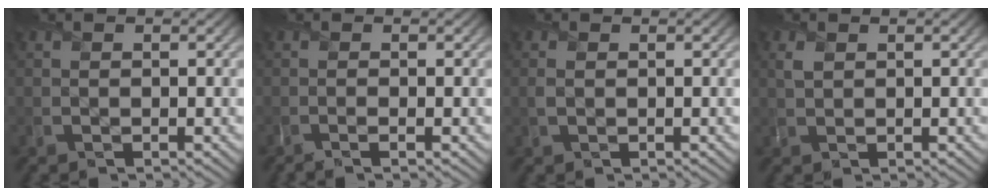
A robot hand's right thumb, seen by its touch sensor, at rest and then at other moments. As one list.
[{"total": 1.0, "force": [-0.3, 0.1, 1.0], "torque": [-0.014, 0.000, -0.014]}, {"total": 1.1, "force": [0.2, 0.7, 0.8], "torque": [-0.024, -0.001, 0.002]}, {"total": 1.3, "force": [0.7, 0.7, 0.8], "torque": [-0.022, 0.002, 0.014]}]